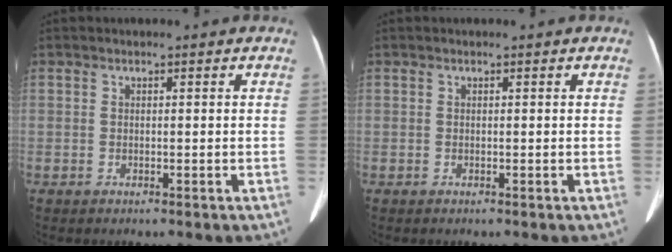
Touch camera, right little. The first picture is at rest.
{"total": 0.0}